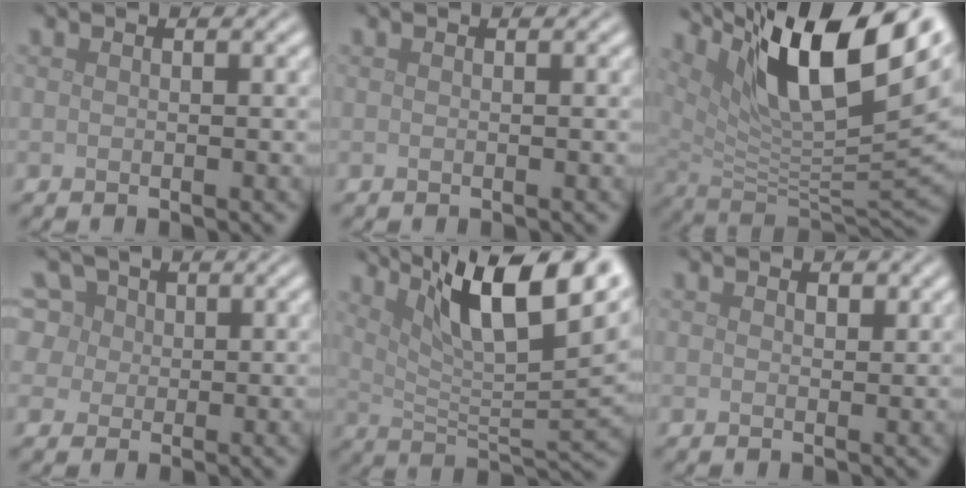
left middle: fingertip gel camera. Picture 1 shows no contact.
{"total": 0.0}
{"total": 15.4, "force": [8.3, 4.7, 12.0], "torque": [-0.214, 0.021, 0.150]}
{"total": 9.8, "force": [4.9, 7.3, 4.2], "torque": [-0.095, 0.038, 0.060]}
{"total": 12.7, "force": [7.5, 3.3, 9.8], "torque": [-0.147, 0.001, 0.127]}
{"total": 0.8, "force": [0.4, 0.5, 0.5], "torque": [-0.006, -0.002, 0.007]}